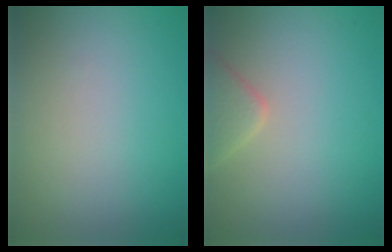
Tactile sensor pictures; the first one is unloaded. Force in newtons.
{"total": 2.3, "press": 2.3, "slide": 0.1}